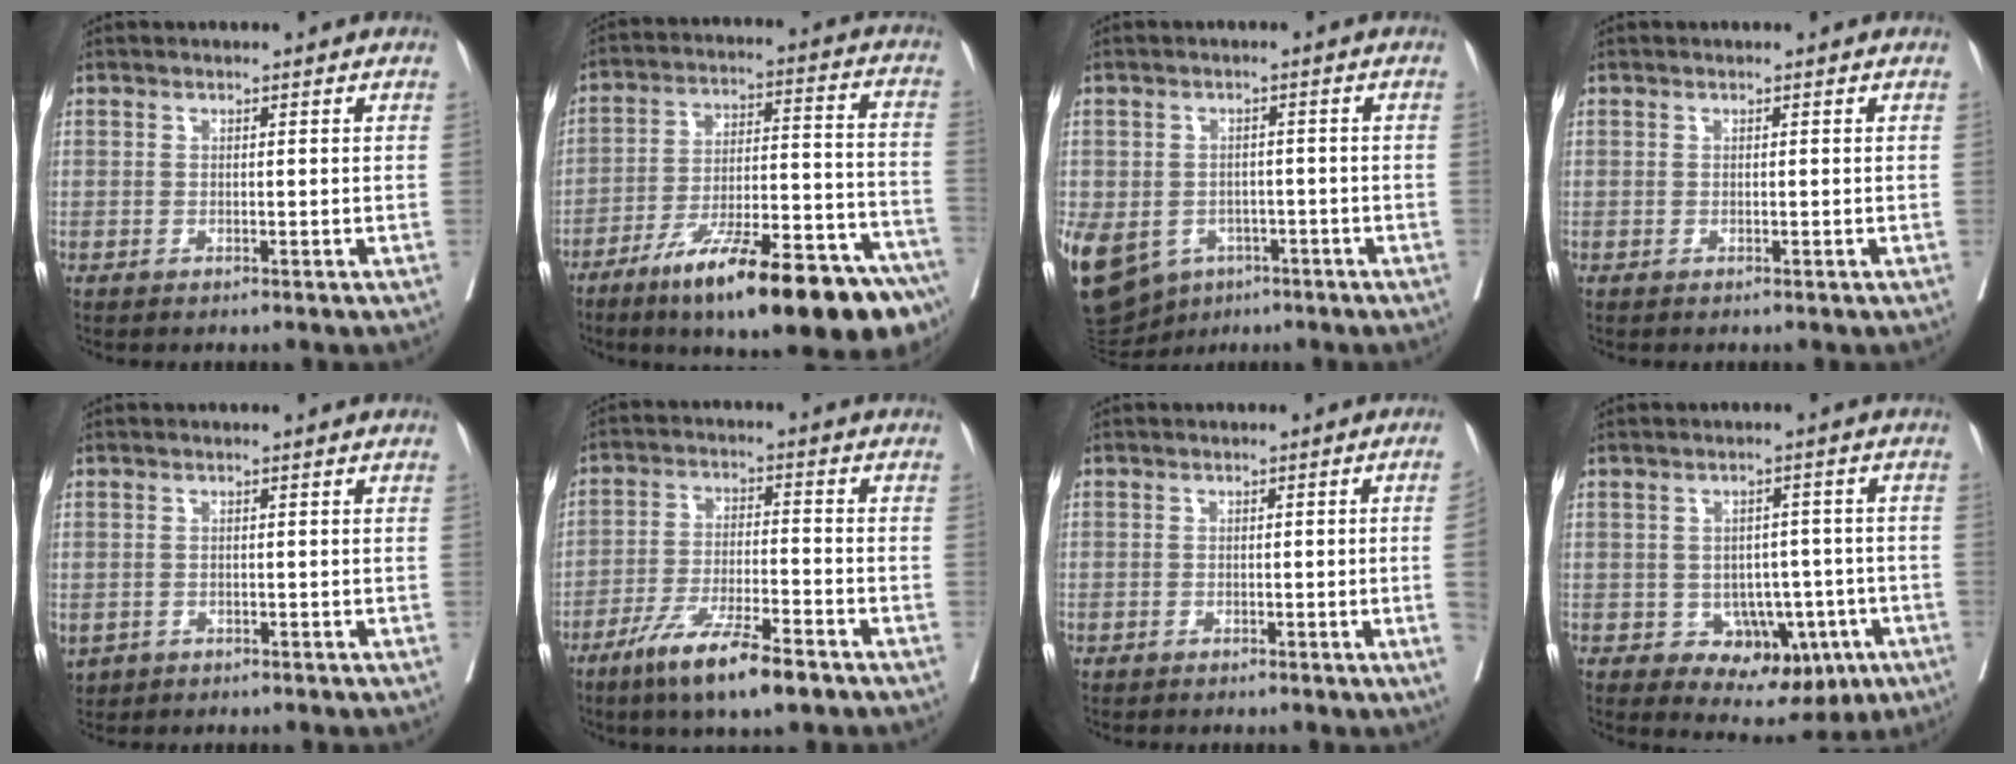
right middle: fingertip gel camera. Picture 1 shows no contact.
{"total": 23.6, "force": [-15.4, 3.4, 17.5], "torque": [-0.201, 0.010, -0.243]}
{"total": 26.6, "force": [-11.2, 21.0, 11.9], "torque": [-0.393, -0.019, -0.155]}
{"total": 0.0}
{"total": 4.0, "force": [-1.9, 3.1, 1.4], "torque": [-0.042, -0.003, -0.026]}
{"total": 11.0, "force": [-7.3, 1.4, 8.2], "torque": [-0.150, -0.022, -0.127]}
{"total": 3.5, "force": [-0.8, -0.8, 3.3], "torque": [-0.041, 0.002, -0.012]}
{"total": 9.5, "force": [-3.6, 6.7, 5.8], "torque": [-0.055, 0.017, -0.035]}